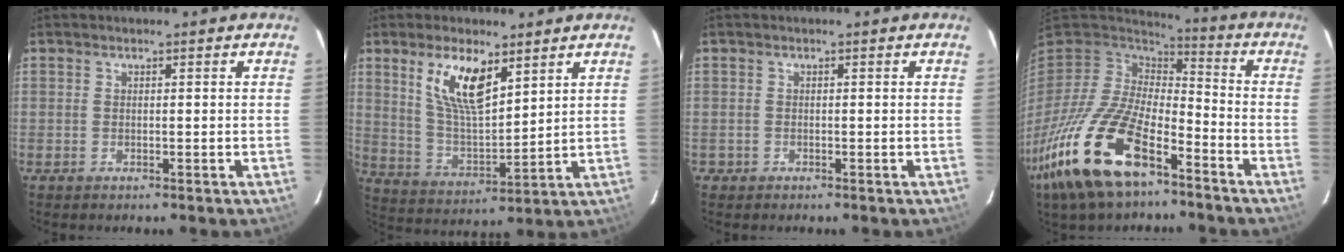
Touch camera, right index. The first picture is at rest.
{"total": 11.7, "force": [6.3, 4.3, 8.8], "torque": [-0.166, 0.003, 0.132]}
{"total": 1.2, "force": [-0.6, 1.0, -0.1], "torque": [-0.003, 0.004, -0.008]}
{"total": 22.5, "force": [-13.0, 9.6, 15.6], "torque": [-0.335, -0.043, -0.245]}